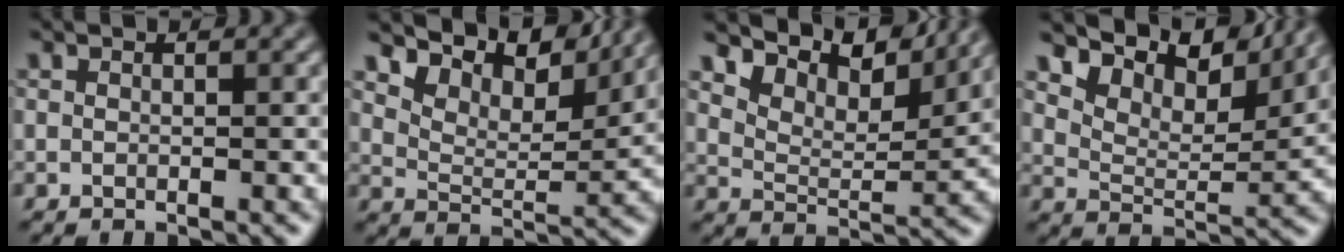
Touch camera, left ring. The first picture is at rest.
{"total": 8.7, "force": [7.6, 2.4, 3.5], "torque": [-0.072, 0.008, 0.115]}
{"total": 8.5, "force": [7.5, 2.1, 3.3], "torque": [-0.071, 0.008, 0.111]}
{"total": 9.0, "force": [7.3, 3.0, 4.3], "torque": [-0.081, 0.007, 0.117]}